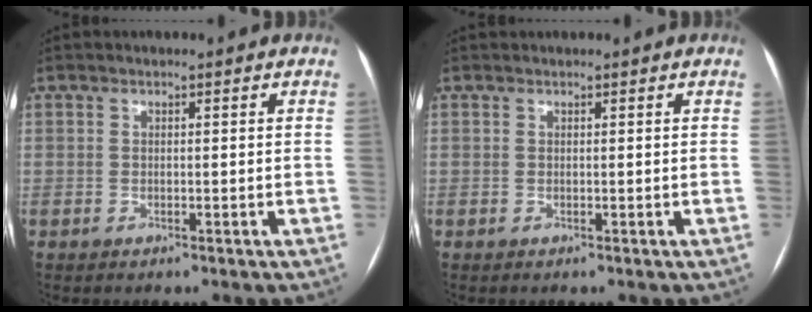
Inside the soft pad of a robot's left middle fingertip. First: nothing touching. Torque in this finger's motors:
{"motor_torque": [0.01, 0.02, 0.05, 0.01]}